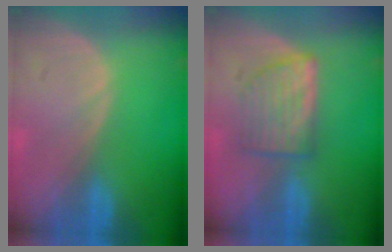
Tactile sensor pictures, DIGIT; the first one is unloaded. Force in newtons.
{"total": 5.5, "press": 5.5, "slide": 0.4}